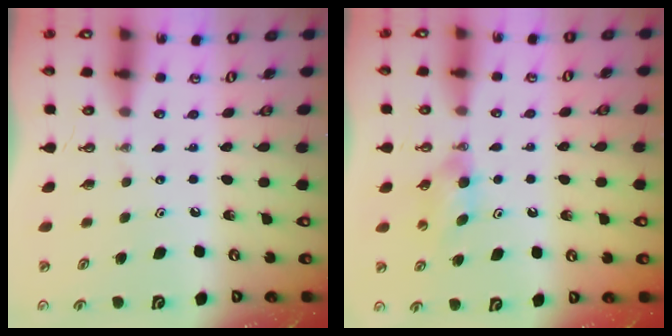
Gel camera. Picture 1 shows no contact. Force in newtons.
{"total": 4.7, "press": 4.6, "slide": 1.1}